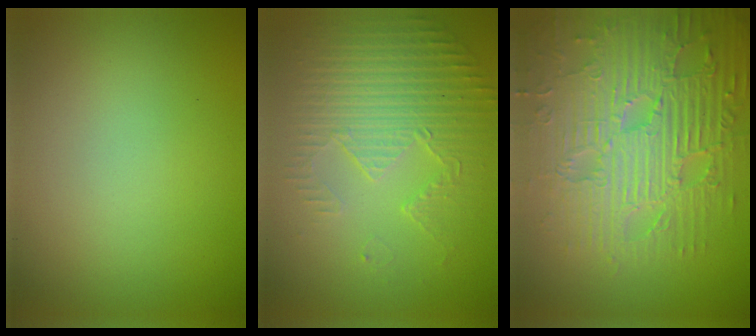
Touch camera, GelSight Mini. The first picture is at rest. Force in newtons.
{"total": 4.2, "press": 3.6, "slide": 2.1}
{"total": 9.4, "press": 6.9, "slide": 6.5}